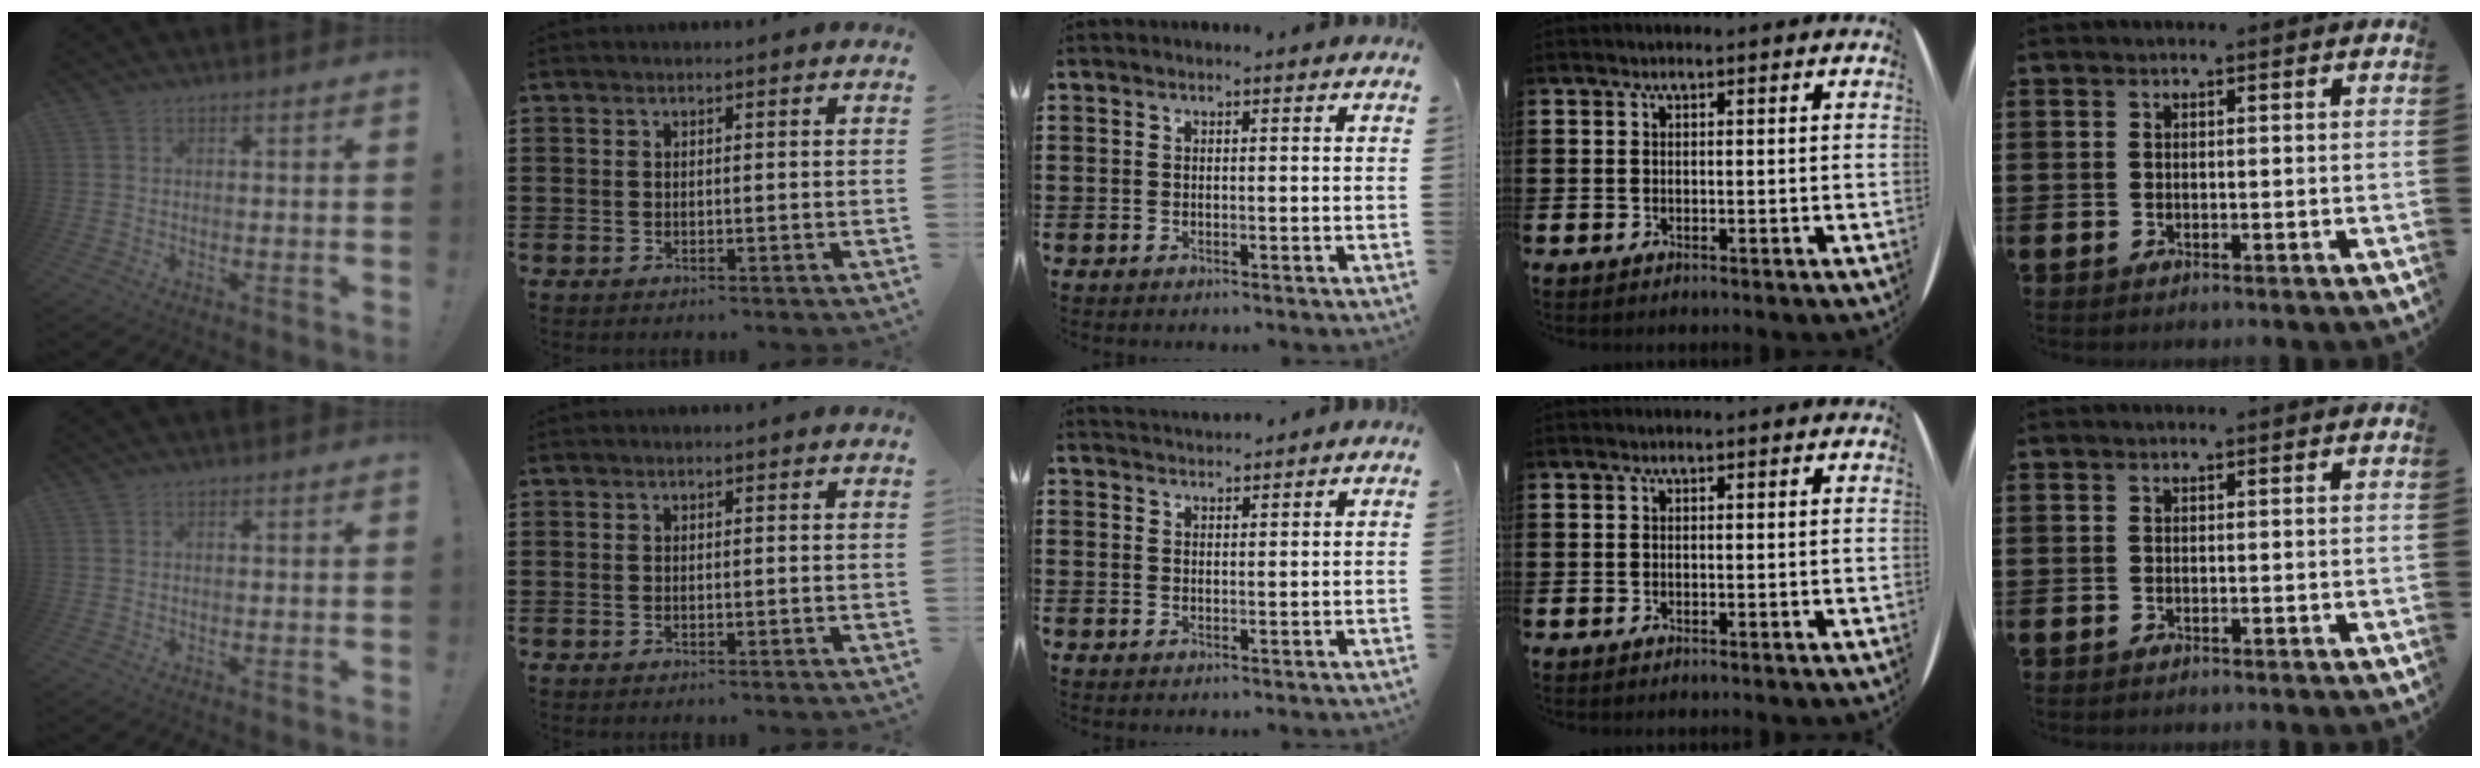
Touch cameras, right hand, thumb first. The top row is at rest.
{"middle": {"total": 1.7, "force": [1.7, 0.1, -0.2], "torque": [-0.002, 0.003, 0.034]}}